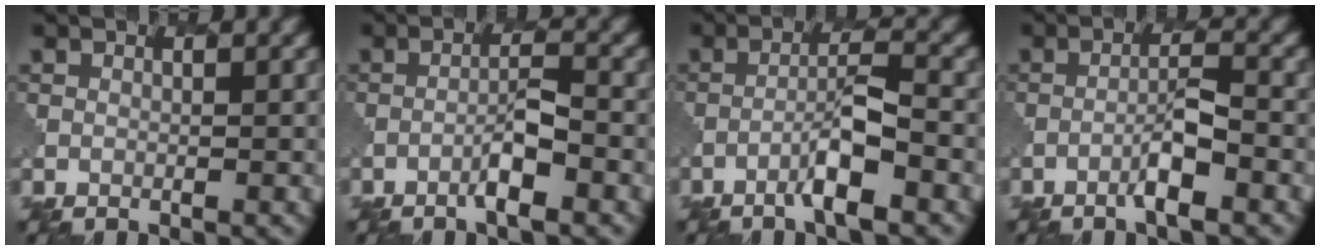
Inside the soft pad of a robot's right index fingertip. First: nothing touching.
{"total": 2.5, "force": [-1.4, 0.2, 2.1], "torque": [-0.036, 0.009, -0.028]}
{"total": 3.8, "force": [-2.0, 0.3, 3.2], "torque": [-0.057, 0.012, -0.041]}
{"total": 2.8, "force": [-1.5, 0.1, 2.4], "torque": [-0.043, 0.009, -0.031]}